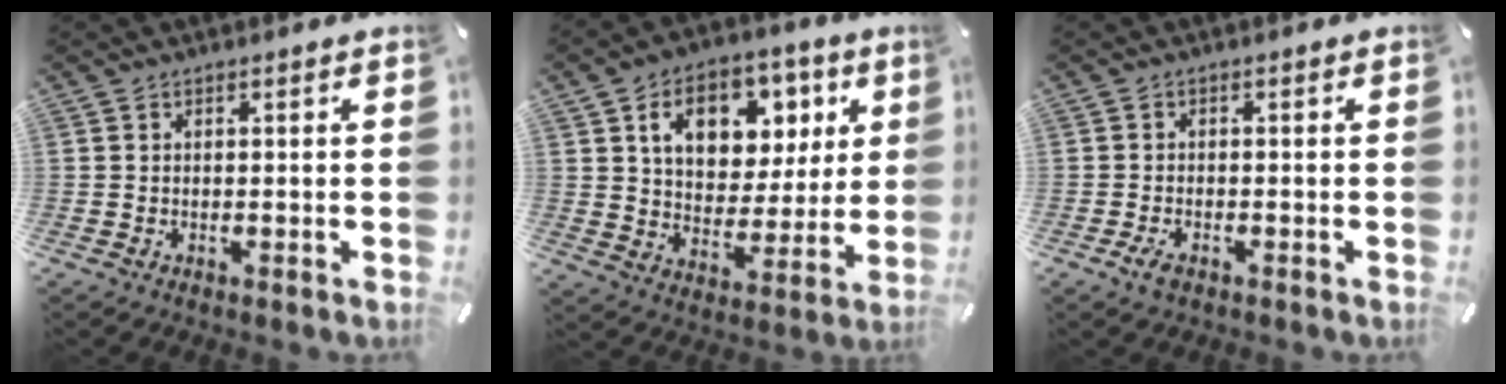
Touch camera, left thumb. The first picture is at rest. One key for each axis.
{"total": 14.7, "fx": 6.2, "fy": 10.8, "fz": 7.8, "tx": -0.118, "ty": -0.016, "tz": 0.111}
{"total": 2.3, "fx": -1.5, "fy": 1.1, "fz": 1.4, "tx": -0.037, "ty": 0.000, "tz": -0.030}